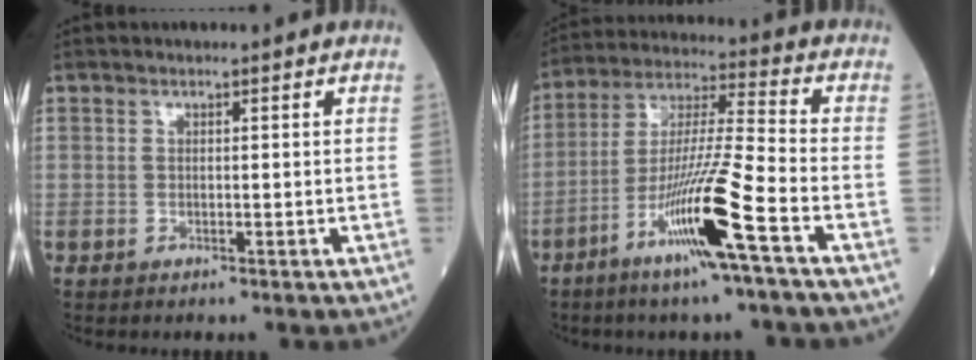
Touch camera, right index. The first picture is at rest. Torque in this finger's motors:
{"motor_torque": [1.78, -0.36, 1.00, 0.21]}